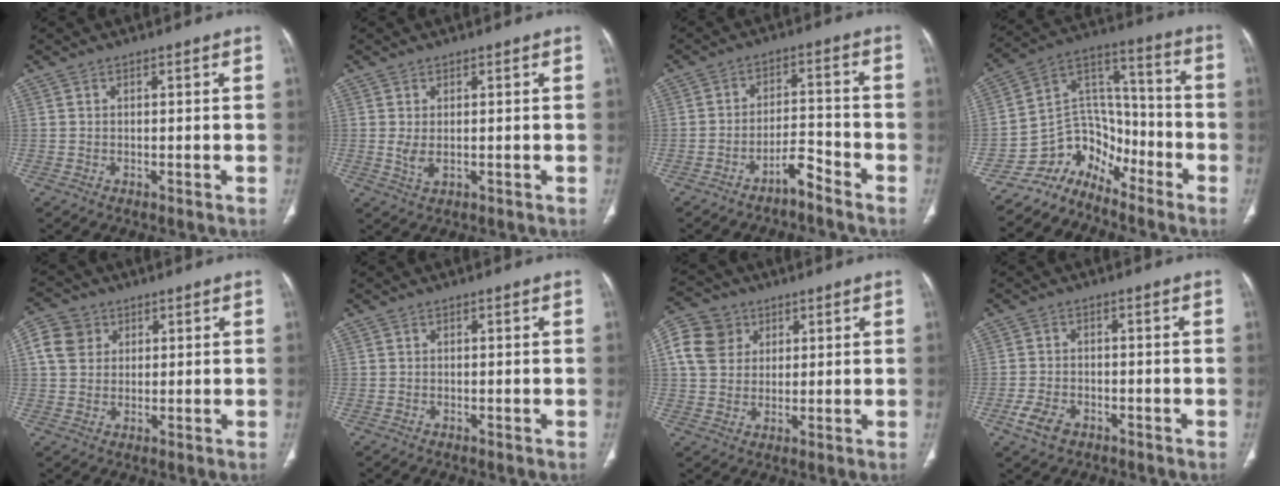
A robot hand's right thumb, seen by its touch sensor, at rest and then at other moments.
{"total": 2.3, "force": [0.0, 1.1, 2.0], "torque": [-0.043, -0.008, 0.004]}
{"total": 4.6, "force": [-3.8, 1.2, 2.4], "torque": [-0.037, 0.041, -0.068]}
{"total": 10.9, "force": [-8.6, 6.6, 1.2], "torque": [0.024, 0.123, -0.169]}
{"total": 6.4, "force": [2.1, 5.6, 2.4], "torque": [-0.026, 0.002, 0.037]}
{"total": 0.0}
{"total": 9.7, "force": [3.3, 8.2, 4.0], "torque": [-0.062, 0.001, 0.058]}
{"total": 4.8, "force": [-2.6, 2.9, 2.8], "torque": [-0.057, 0.010, -0.047]}